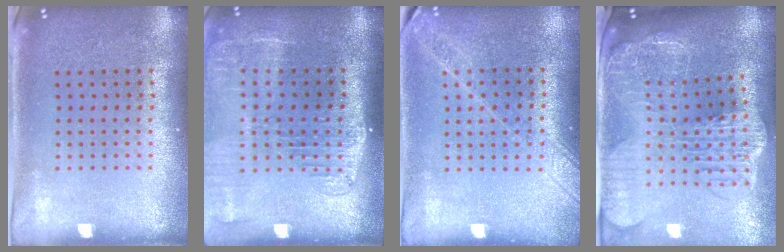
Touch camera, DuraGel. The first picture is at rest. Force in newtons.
{"total": 2.1, "press": 1.7, "slide": 1.2}
{"total": 1.7, "press": 1.4, "slide": 0.9}
{"total": 3.8, "press": 3.0, "slide": 2.3}